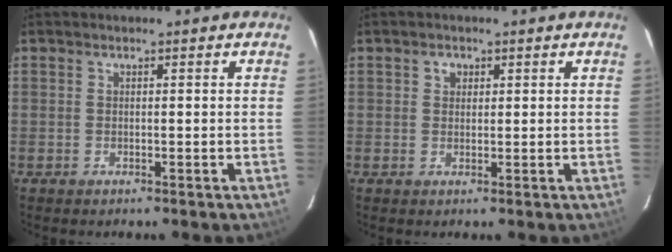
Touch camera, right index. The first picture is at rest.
{"total": 1.6, "force": [0.6, 1.4, 0.5], "torque": [-0.006, 0.007, 0.009]}